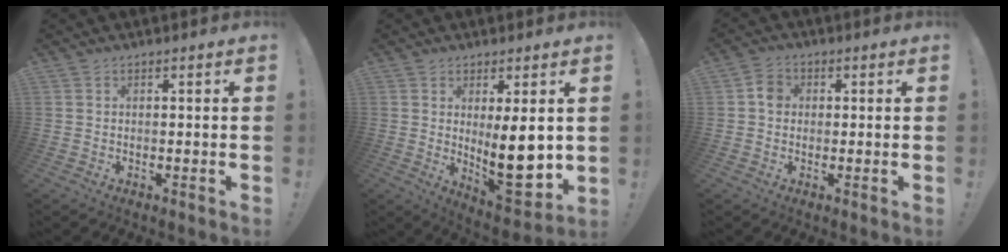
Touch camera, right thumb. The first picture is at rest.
{"total": 13.6, "force": [1.0, 3.9, 13.0], "torque": [-0.181, -0.030, 0.023]}
{"total": 3.7, "force": [-0.1, 3.1, 1.9], "torque": [-0.023, 0.007, -0.003]}